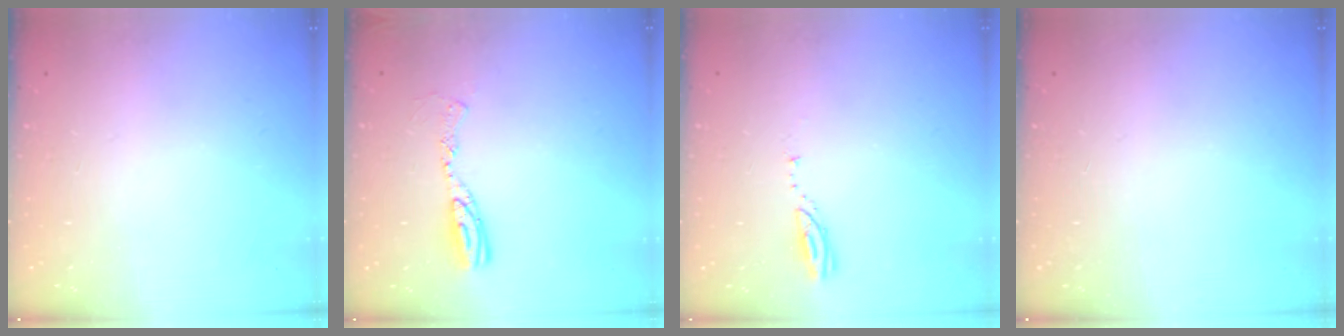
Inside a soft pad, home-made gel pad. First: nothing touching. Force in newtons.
{"total": 9.5, "press": 9.5, "slide": 0.9}
{"total": 3.0, "press": 3.0, "slide": 0.1}
{"total": 0.0}